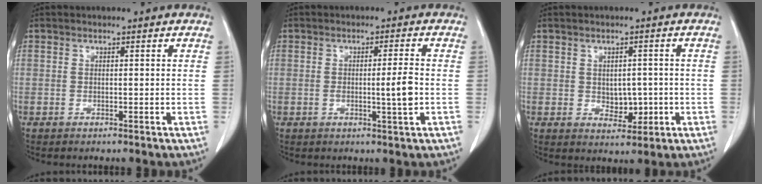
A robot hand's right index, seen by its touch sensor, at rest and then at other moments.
{"total": 4.1, "force": [-0.6, -0.2, 4.1], "torque": [-0.063, -0.004, -0.010]}
{"total": 3.9, "force": [-0.4, 2.6, 2.9], "torque": [-0.034, -0.001, 0.003]}